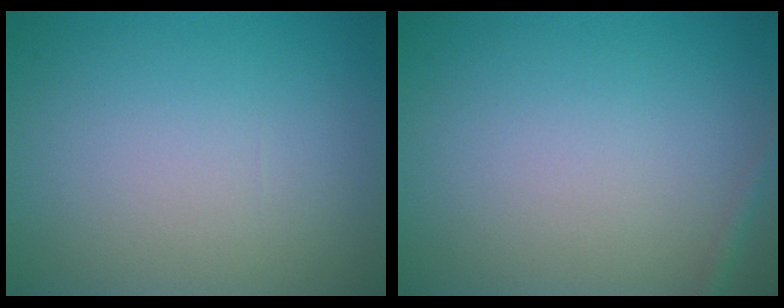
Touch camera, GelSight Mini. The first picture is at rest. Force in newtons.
{"total": 0.8, "press": 0.8, "slide": 0.1}